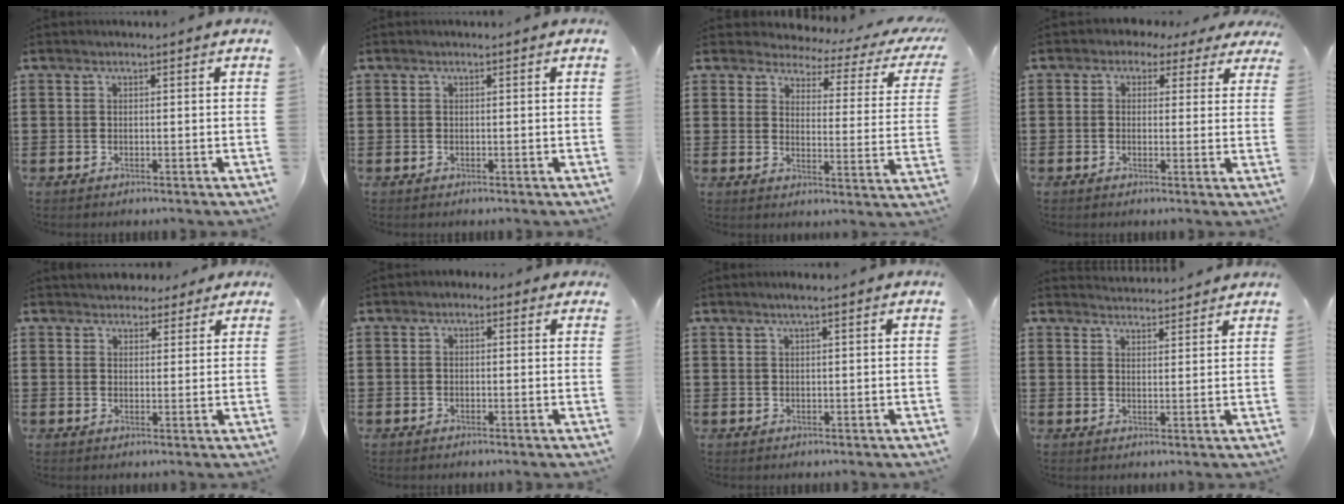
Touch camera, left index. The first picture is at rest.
{"total": 0.0}
{"total": 2.7, "force": [2.2, 0.8, 1.2], "torque": [-0.042, -0.017, 0.029]}
{"total": 2.1, "force": [1.0, 1.7, 0.7], "torque": [-0.023, 0.005, 0.016]}
{"total": 3.2, "force": [2.7, 1.8, 0.1], "torque": [-0.006, 0.001, 0.049]}
{"total": 1.0, "force": [-0.4, 0.8, 0.3], "torque": [-0.009, 0.004, -0.009]}
{"total": 1.4, "force": [0.8, 0.0, 1.2], "torque": [-0.023, 0.001, 0.015]}
{"total": 2.7, "force": [2.7, 0.1, -0.1], "torque": [-0.005, -0.009, 0.051]}